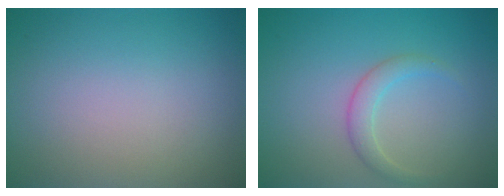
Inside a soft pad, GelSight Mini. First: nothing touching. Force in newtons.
{"total": 1.9, "press": 1.9, "slide": 0.1}